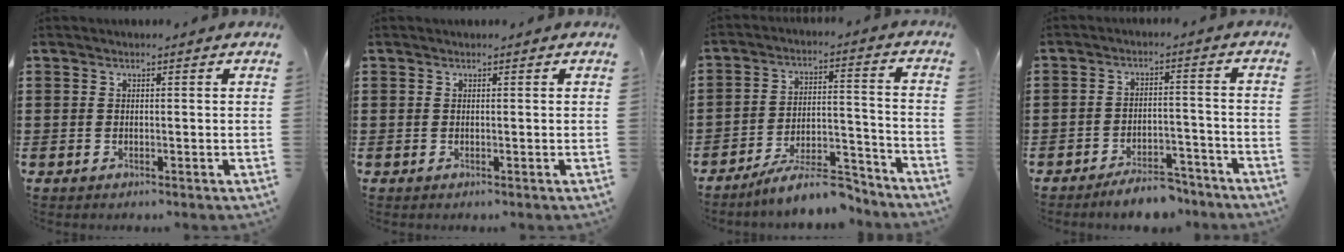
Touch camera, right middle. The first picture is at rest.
{"total": 0.0}
{"total": 9.9, "force": [-8.6, 1.8, 4.5], "torque": [-0.067, 0.027, -0.157]}
{"total": 5.3, "force": [-5.0, 0.9, 1.5], "torque": [-0.023, 0.006, -0.095]}